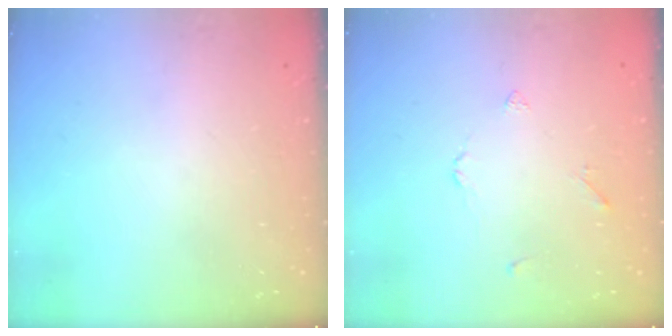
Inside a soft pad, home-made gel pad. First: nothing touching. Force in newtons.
{"total": 2.2, "press": 2.2, "slide": 0.5}